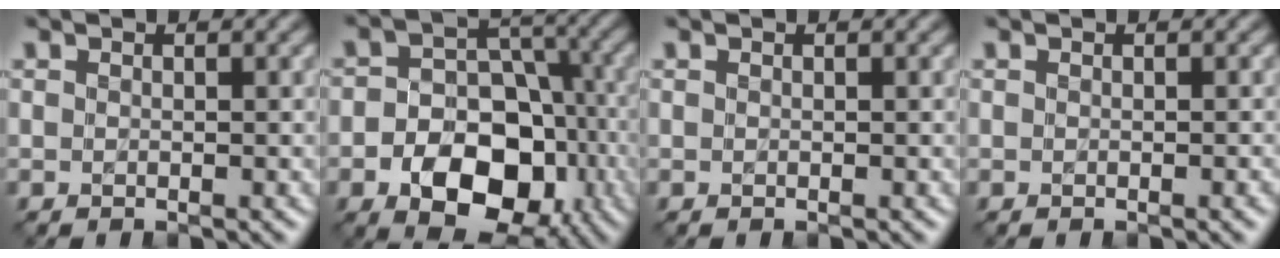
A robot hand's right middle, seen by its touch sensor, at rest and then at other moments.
{"total": 10.9, "force": [-4.0, 7.3, 7.0], "torque": [-0.104, -0.016, -0.066]}
{"total": 0.0}
{"total": 0.8, "force": [-0.3, 0.1, 0.8], "torque": [-0.008, 0.000, -0.004]}